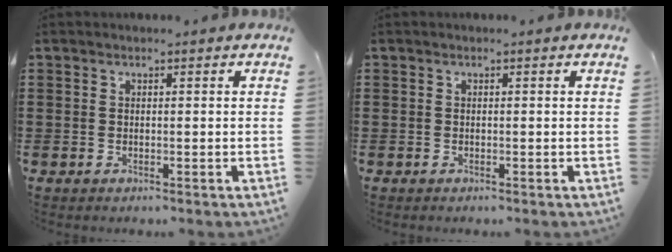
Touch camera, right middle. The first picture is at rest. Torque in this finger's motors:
{"motor_torque": [0.01, 0.03, -0.03, 0.02]}